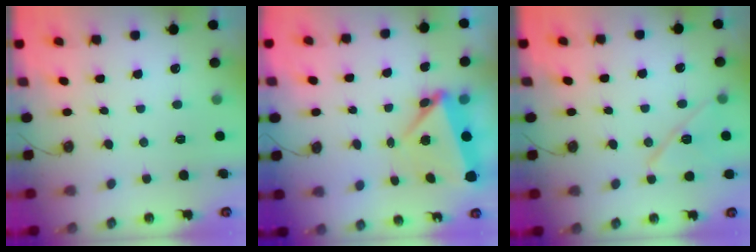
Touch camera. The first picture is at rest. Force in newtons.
{"total": 5.6, "press": 5.6, "slide": 0.2}
{"total": 12.0, "press": 11.9, "slide": 0.7}